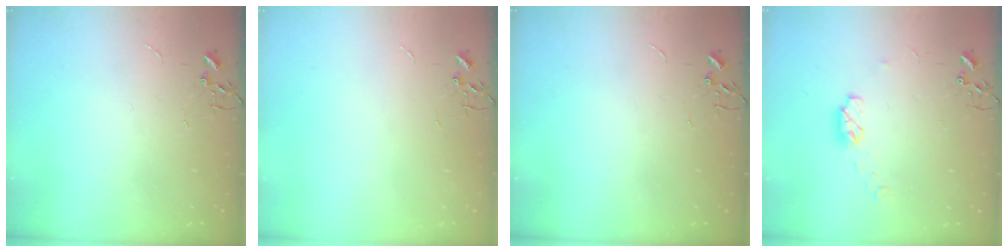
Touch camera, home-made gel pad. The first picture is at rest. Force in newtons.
{"total": 0.0}
{"total": 0.0}
{"total": 6.1, "press": 6.1, "slide": 0.3}